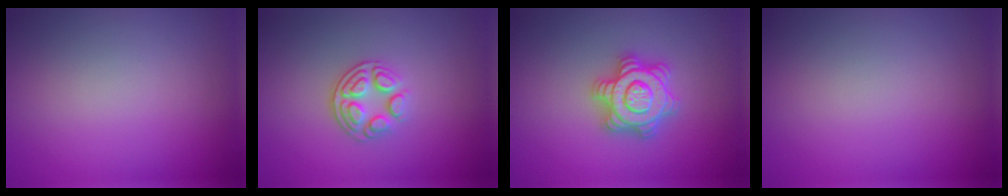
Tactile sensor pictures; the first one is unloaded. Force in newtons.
{"total": 3.4, "press": 2.6, "slide": 2.3}
{"total": 4.8, "press": 4.8, "slide": 0.6}
{"total": 0.0}